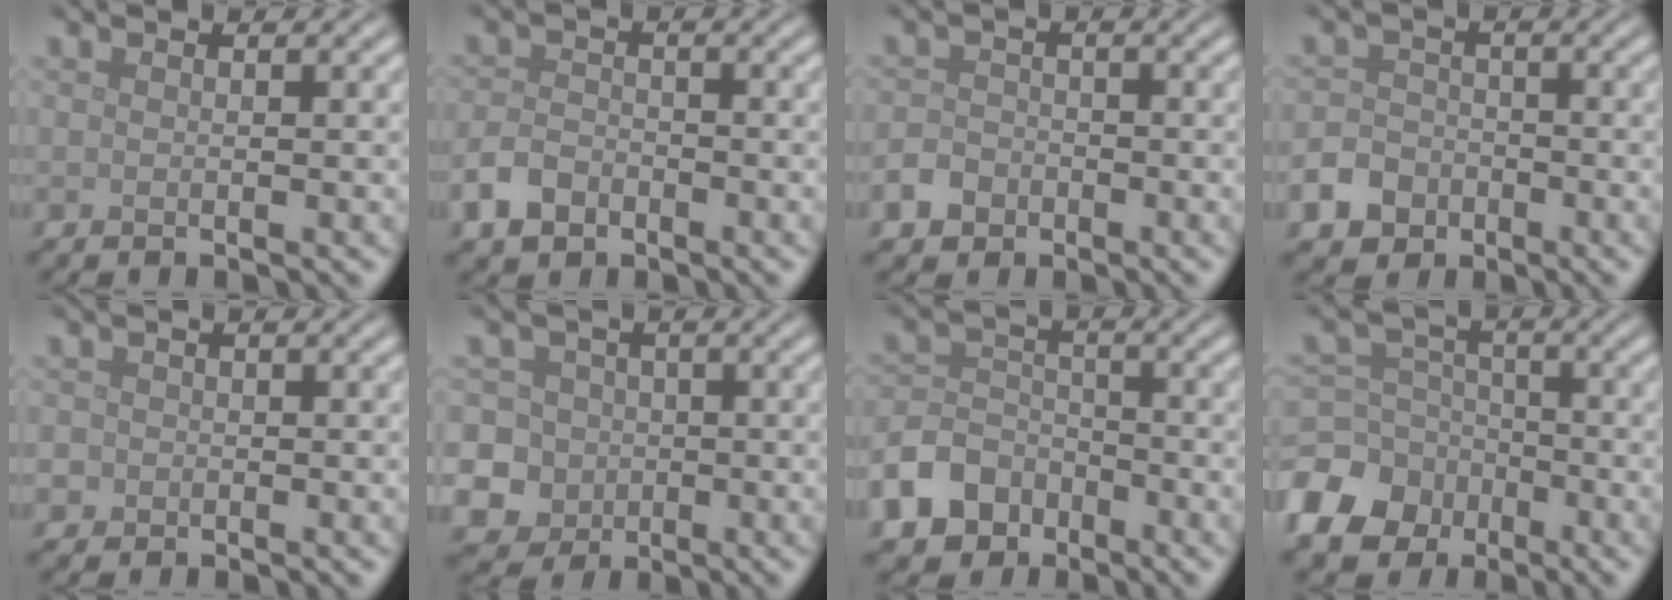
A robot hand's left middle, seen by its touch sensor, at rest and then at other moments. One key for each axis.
{"total": 2.9, "fx": -1.8, "fy": 1.9, "fz": 1.3, "tx": -0.022, "ty": 0.000, "tz": -0.044}
{"total": 2.7, "fx": -1.6, "fy": 2.0, "fz": 0.8, "tx": -0.009, "ty": -0.003, "tz": -0.033}
{"total": 5.2, "fx": -3.1, "fy": 4.0, "fz": 1.2, "tx": -0.009, "ty": -0.013, "tz": -0.064}
{"total": 1.7, "fx": -0.5, "fy": 1.6, "fz": 0.3, "tx": -0.001, "ty": 0.000, "tz": -0.006}
{"total": 9.5, "fx": -1.6, "fy": 8.9, "fz": 2.8, "tx": -0.065, "ty": 0.018, "tz": -0.065}
{"total": 6.7, "fx": -4.2, "fy": 4.8, "fz": 1.9, "tx": -0.029, "ty": -0.006, "tz": -0.090}
{"total": 9.2, "fx": -5.4, "fy": 6.8, "fz": 2.9, "tx": -0.070, "ty": -0.019, "tz": -0.108}